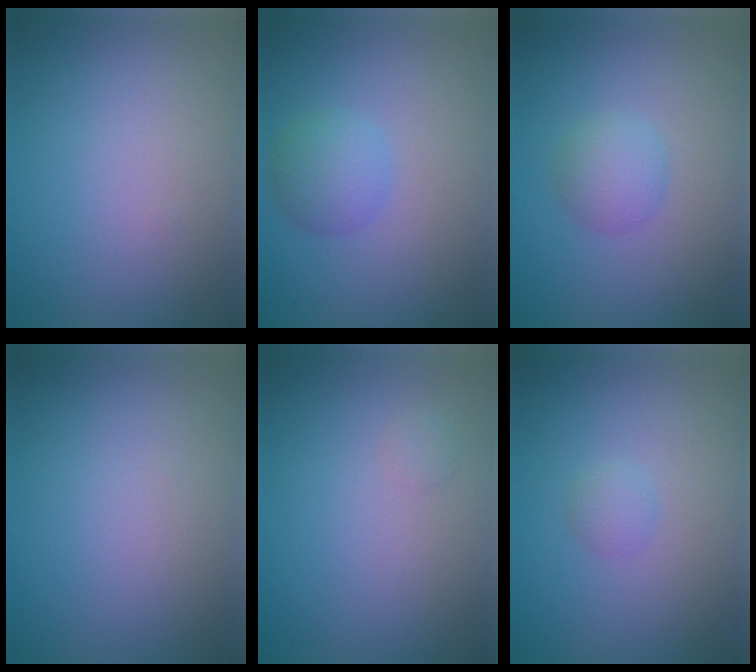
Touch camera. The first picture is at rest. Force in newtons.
{"total": 2.7, "press": 2.7, "slide": 0.1}
{"total": 2.3, "press": 2.3, "slide": 0.1}
{"total": 0.0}
{"total": 0.6, "press": 0.6, "slide": 0.0}
{"total": 1.0, "press": 1.0, "slide": 0.1}